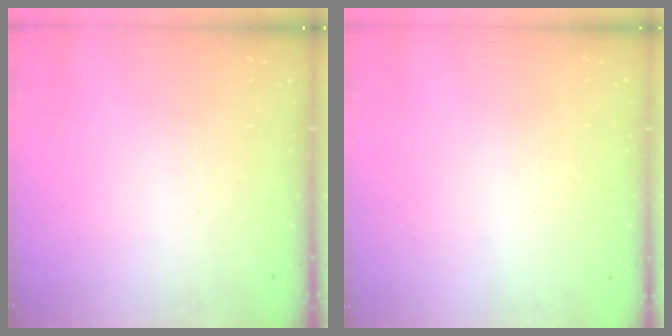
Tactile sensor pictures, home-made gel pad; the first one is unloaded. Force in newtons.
{"total": 0.0}